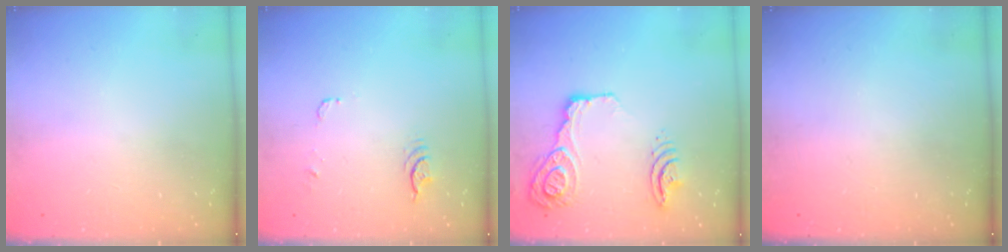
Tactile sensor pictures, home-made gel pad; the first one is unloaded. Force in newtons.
{"total": 14.3, "press": 5.9, "slide": 13.1}
{"total": 30.8, "press": 21.2, "slide": 22.4}
{"total": 0.0}